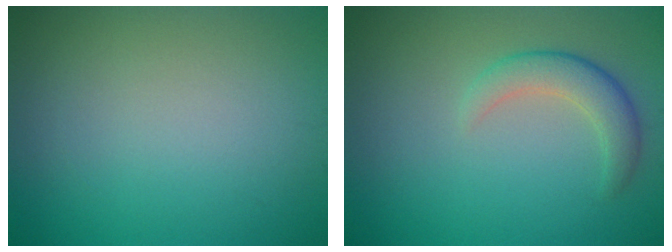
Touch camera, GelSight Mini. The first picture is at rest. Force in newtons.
{"total": 2.9, "press": 2.9, "slide": 0.2}